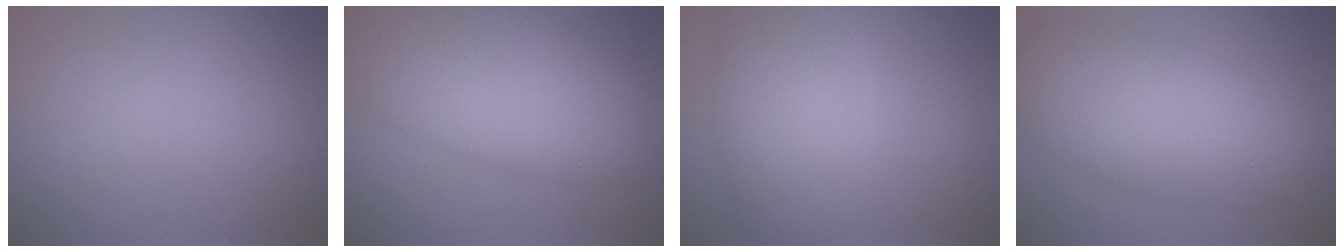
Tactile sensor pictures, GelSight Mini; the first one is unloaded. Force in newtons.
{"total": 12.2, "press": 12.2, "slide": 0.6}
{"total": 7.9, "press": 7.9, "slide": 0.3}
{"total": 8.5, "press": 8.5, "slide": 0.3}